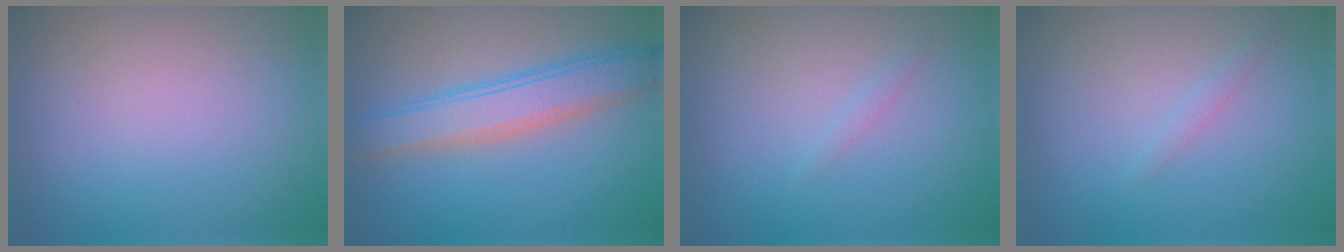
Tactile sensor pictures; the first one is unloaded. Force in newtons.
{"total": 4.5, "press": 4.5, "slide": 0.1}
{"total": 0.6, "press": 0.6, "slide": 0.0}
{"total": 0.8, "press": 0.8, "slide": 0.1}